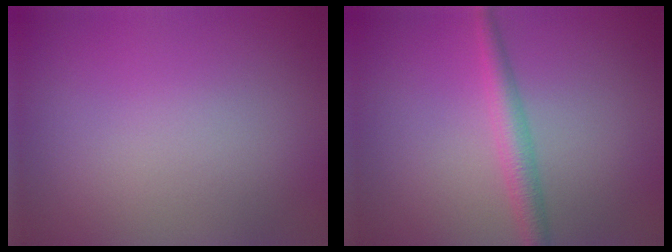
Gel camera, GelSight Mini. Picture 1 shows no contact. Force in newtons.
{"total": 2.7, "press": 2.7, "slide": 0.0}